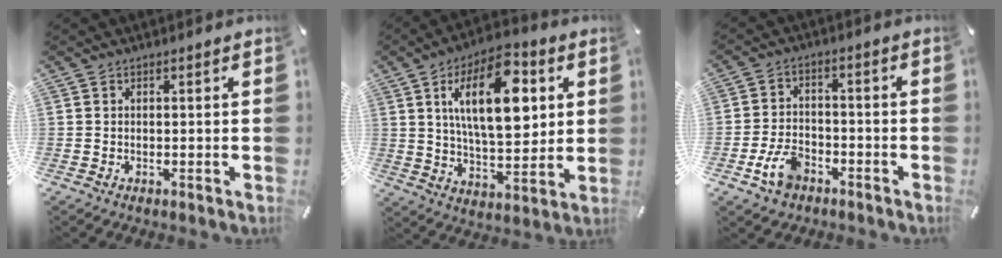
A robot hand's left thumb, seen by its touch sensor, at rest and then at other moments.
{"total": 19.1, "force": [6.6, 9.3, 15.3], "torque": [-0.254, -0.007, 0.102]}
{"total": 7.5, "force": [-4.1, 4.8, 4.2], "torque": [-0.093, 0.016, -0.075]}